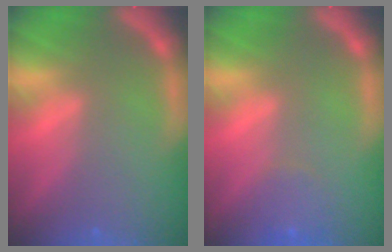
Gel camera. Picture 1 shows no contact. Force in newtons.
{"total": 1.9}